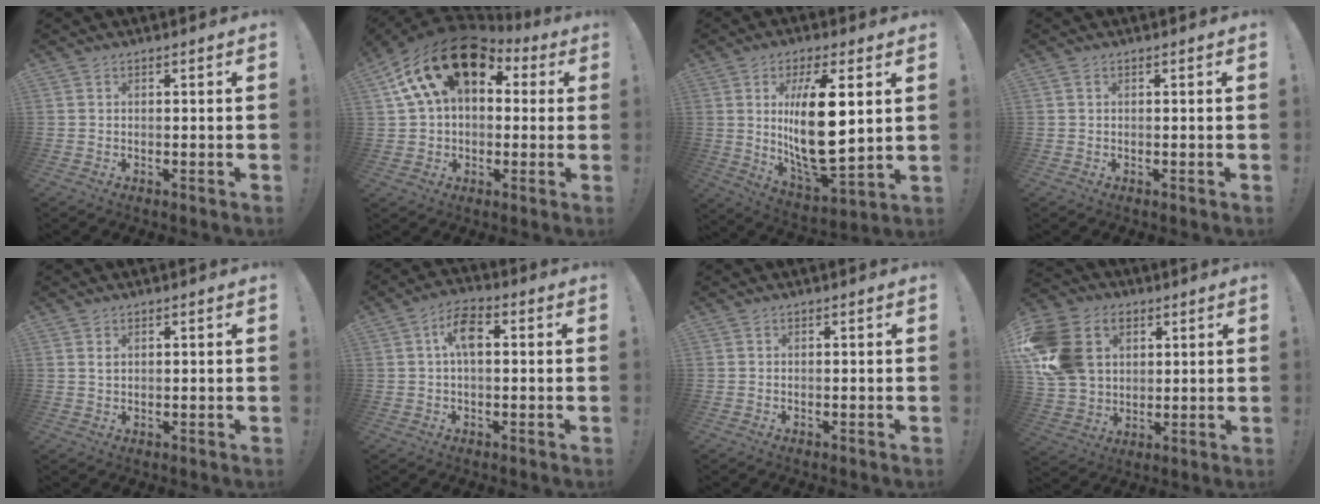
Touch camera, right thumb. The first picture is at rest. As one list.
[{"total": 21.2, "force": [8.8, 12.8, 14.4], "torque": [-0.233, -0.027, 0.160]}, {"total": 19.5, "force": [4.1, 7.5, 17.6], "torque": [-0.310, -0.032, 0.063]}, {"total": 0.0}, {"total": 1.3, "force": [1.0, 0.7, 0.4], "torque": [0.005, -0.005, 0.016]}, {"total": 7.4, "force": [1.2, 3.9, 6.2], "torque": [-0.105, 0.015, 0.023]}, {"total": 0.0}, {"total": 19.6, "force": [5.2, 15.3, 11.1], "torque": [-0.209, -0.004, 0.108]}]